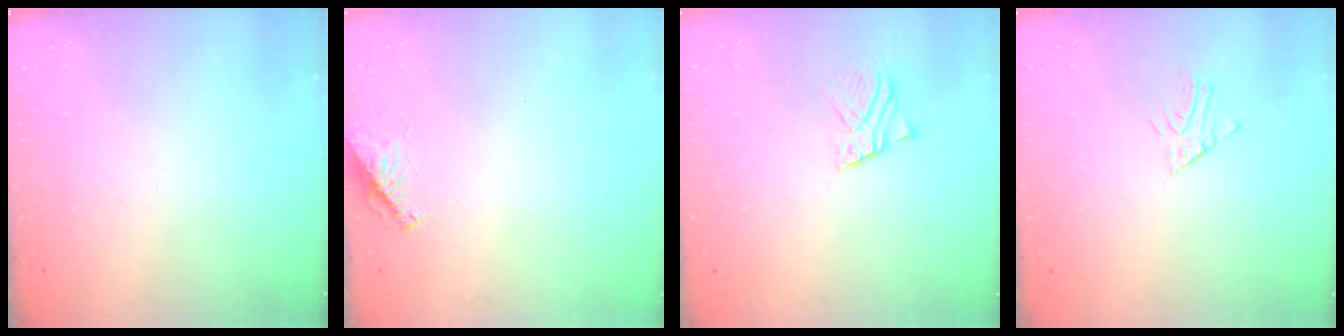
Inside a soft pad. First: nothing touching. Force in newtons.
{"total": 7.6, "press": 7.6, "slide": 0.6}
{"total": 2.2, "press": 2.2, "slide": 0.0}
{"total": 2.9, "press": 2.9, "slide": 0.2}